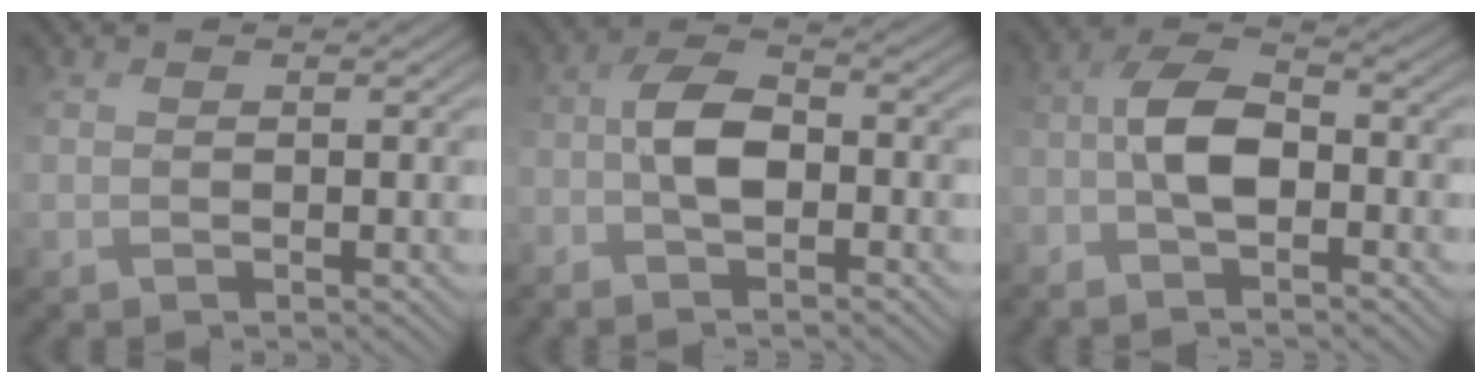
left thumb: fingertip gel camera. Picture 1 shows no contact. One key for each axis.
{"total": 5.7, "fx": -2.1, "fy": 2.7, "fz": 4.5, "tx": -0.087, "ty": 0.012, "tz": -0.052}
{"total": 6.3, "fx": -2.3, "fy": 2.8, "fz": 5.2, "tx": -0.099, "ty": 0.015, "tz": -0.059}